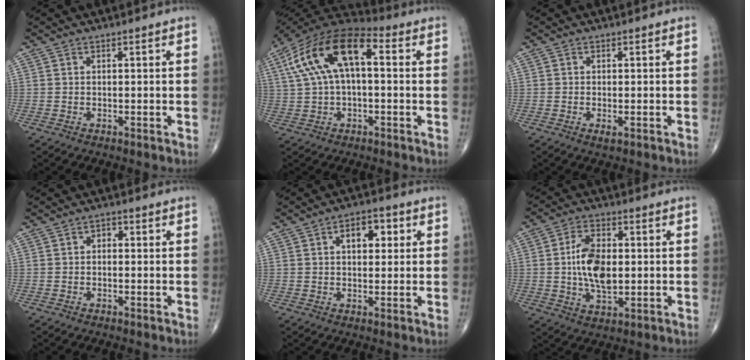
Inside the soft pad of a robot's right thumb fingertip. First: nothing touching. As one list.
[{"total": 17.1, "force": [3.4, 8.4, 14.5], "torque": [-0.271, 0.047, 0.049]}, {"total": 1.2, "force": [-0.4, 0.4, 1.1], "torque": [-0.019, -0.003, -0.008]}, {"total": 1.6, "force": [0.1, 1.2, 1.1], "torque": [-0.005, 0.005, -0.005]}, {"total": 6.6, "force": [1.9, 3.9, 5.0], "torque": [-0.050, 0.006, 0.024]}, {"total": 10.6, "force": [0.3, 5.9, 8.8], "torque": [-0.154, 0.000, 0.007]}]